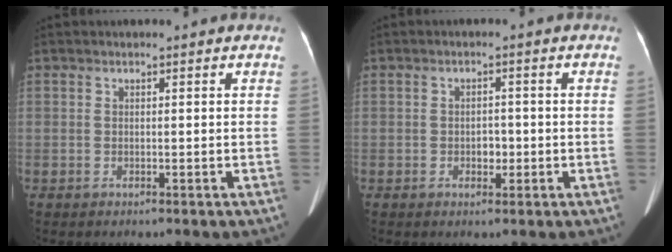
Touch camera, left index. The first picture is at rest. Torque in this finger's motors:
{"motor_torque": [-0.20, 0.05, -0.01, -0.01]}